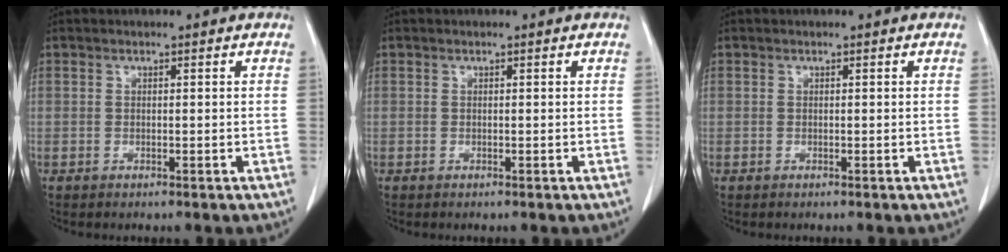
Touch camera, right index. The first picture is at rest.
{"total": 0.0}
{"total": 0.0}